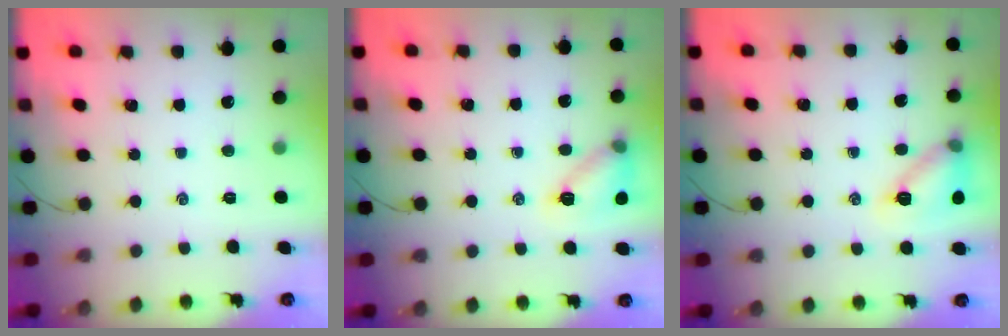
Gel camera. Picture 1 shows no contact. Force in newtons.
{"total": 11.3, "press": 11.2, "slide": 1.5}
{"total": 12.7, "press": 12.7, "slide": 0.9}